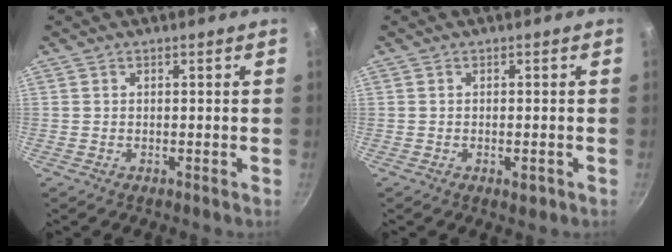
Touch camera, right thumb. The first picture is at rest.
{"total": 2.1, "force": [-0.9, 0.9, 1.6], "torque": [-0.029, -0.001, -0.012]}